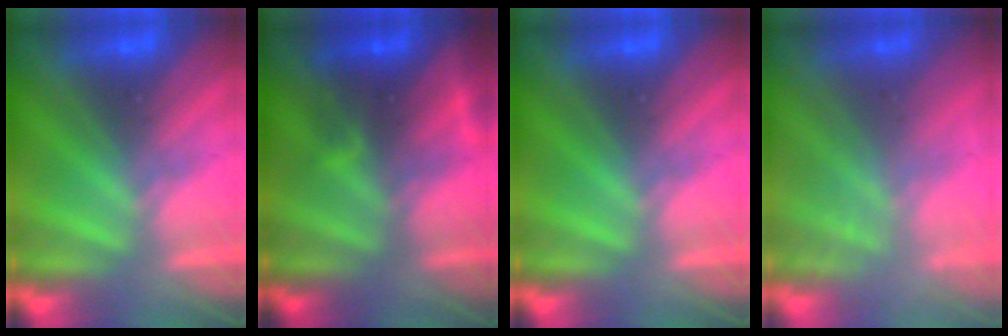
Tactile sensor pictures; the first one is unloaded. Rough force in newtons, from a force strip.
{"total": 2.6}
{"total": 0.0}
{"total": 2.4}